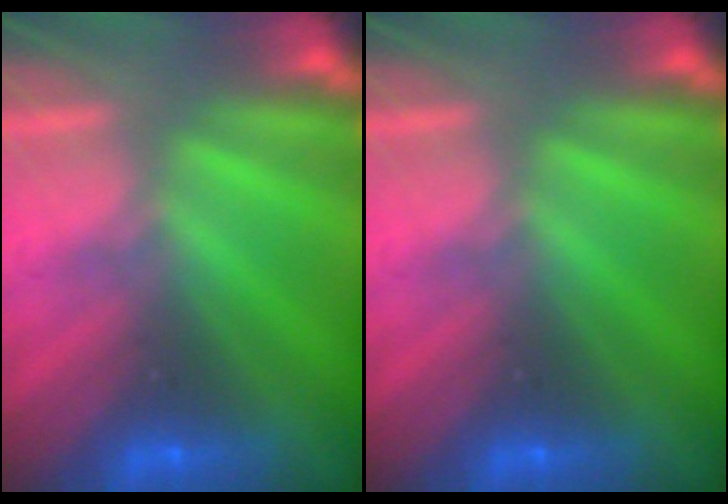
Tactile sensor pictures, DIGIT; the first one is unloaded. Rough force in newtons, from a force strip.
{"total": 0.0}